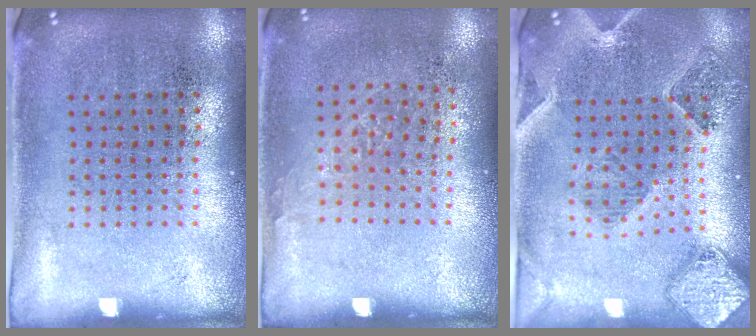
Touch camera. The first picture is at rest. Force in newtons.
{"total": 0.9, "press": 0.7, "slide": 0.5}
{"total": 1.4, "press": 1.4, "slide": 0.4}